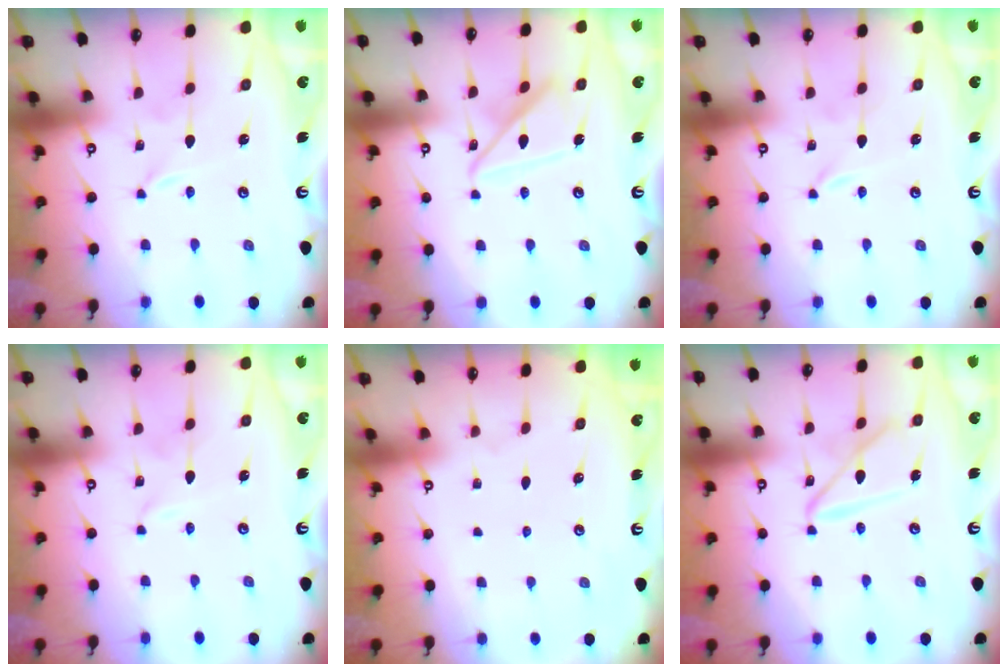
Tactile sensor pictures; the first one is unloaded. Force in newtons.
{"total": 13.5, "press": 13.5, "slide": 1.2}
{"total": 0.0}
{"total": 1.7, "press": 1.7, "slide": 0.1}
{"total": 0.0}
{"total": 10.5, "press": 10.5, "slide": 1.0}